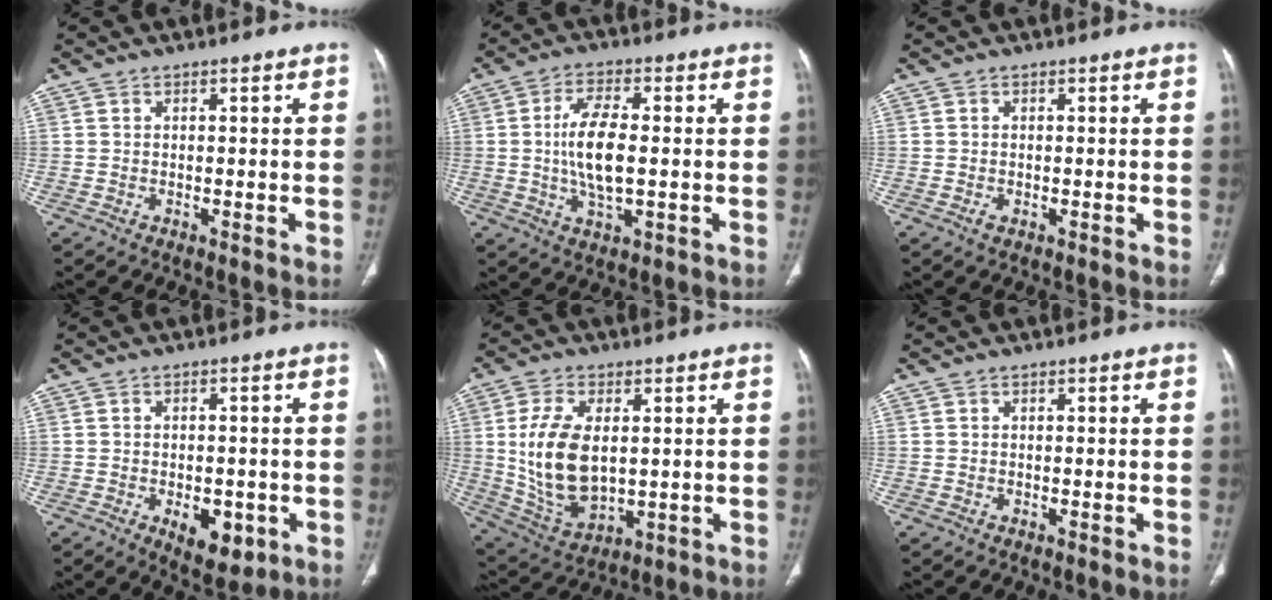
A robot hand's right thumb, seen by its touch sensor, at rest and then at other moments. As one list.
[{"total": 9.7, "force": [-0.2, 3.8, 8.9], "torque": [-0.180, -0.001, -0.004]}, {"total": 1.0, "force": [-0.4, 0.5, 0.7], "torque": [-0.016, 0.000, -0.006]}, {"total": 7.4, "force": [-2.6, 4.1, 5.6], "torque": [-0.061, 0.001, -0.022]}, {"total": 14.8, "force": [1.5, 8.4, 12.0], "torque": [-0.229, -0.016, 0.043]}, {"total": 0.0}]